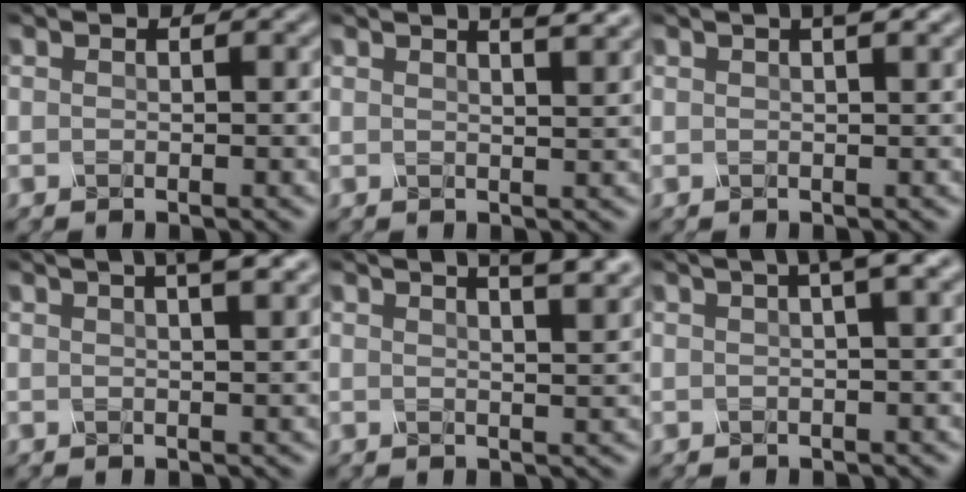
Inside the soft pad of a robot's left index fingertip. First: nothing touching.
{"total": 3.9, "force": [2.8, 1.2, 2.5], "torque": [-0.012, 0.018, 0.010]}
{"total": 1.8, "force": [1.0, 0.4, 1.4], "torque": [-0.014, 0.004, 0.010]}
{"total": 5.7, "force": [3.5, 1.9, 4.2], "torque": [-0.031, 0.029, 0.018]}
{"total": 6.3, "force": [4.2, 2.0, 4.2], "torque": [-0.024, 0.033, 0.024]}
{"total": 3.7, "force": [1.8, 0.6, 3.1], "torque": [-0.040, 0.014, 0.025]}